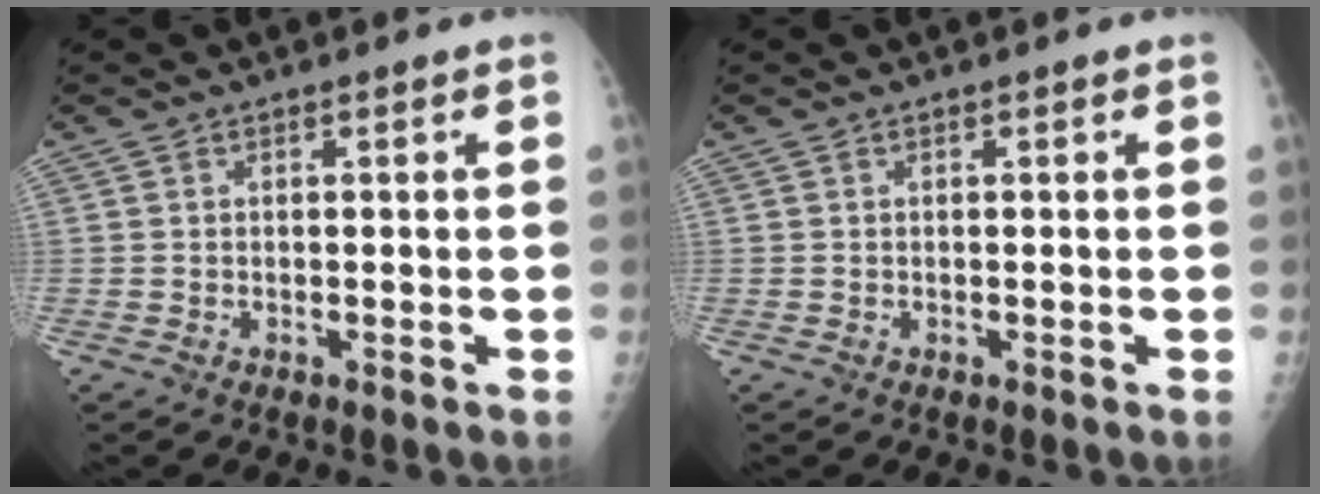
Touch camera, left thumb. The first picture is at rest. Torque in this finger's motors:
{"motor_torque": [0.00, 0.00, 0.00, 0.00, 0.00]}